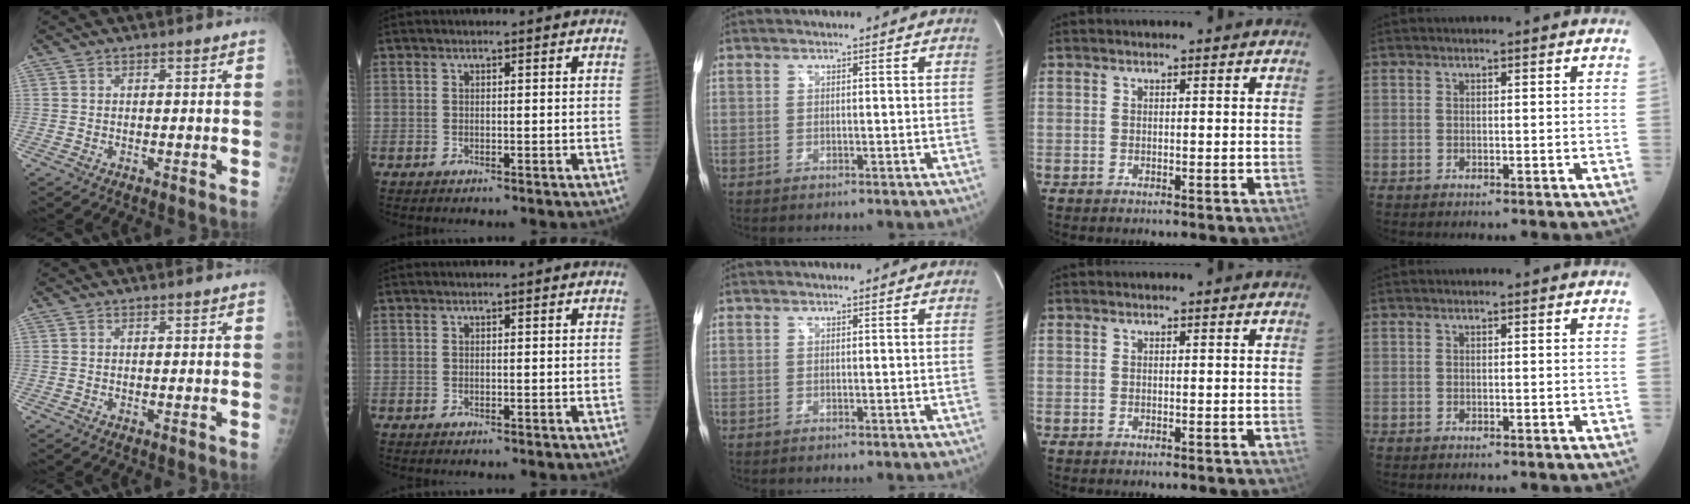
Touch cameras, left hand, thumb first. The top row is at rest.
{}